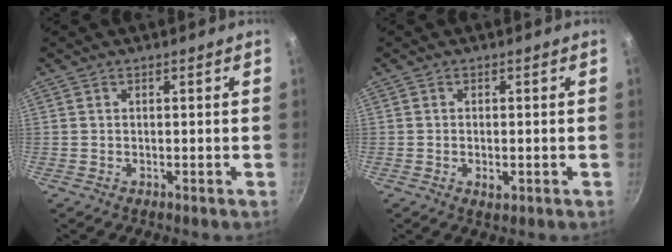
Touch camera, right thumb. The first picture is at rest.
{"total": 2.2, "force": [-0.6, 1.2, 1.7], "torque": [-0.030, -0.002, -0.008]}